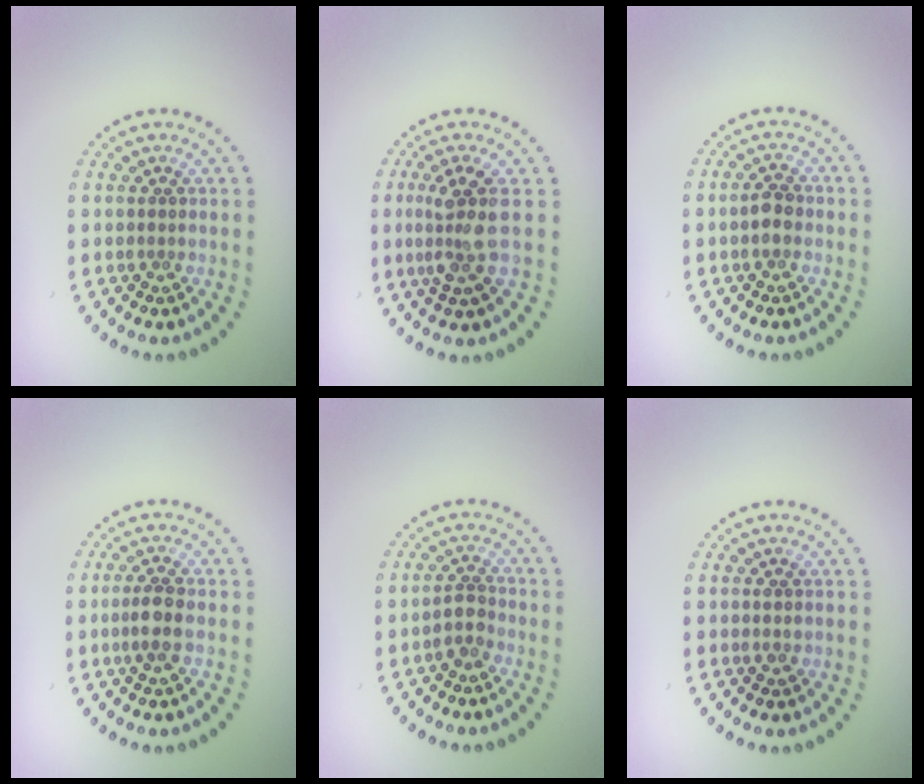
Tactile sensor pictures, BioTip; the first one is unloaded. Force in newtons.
{"total": 3.7, "press": 3.2, "slide": 1.8}
{"total": 1.9, "press": 1.8, "slide": 0.3}
{"total": 2.0, "press": 1.9, "slide": 0.8}
{"total": 1.8, "press": 1.4, "slide": 1.1}
{"total": 0.9, "press": 0.9, "slide": 0.1}